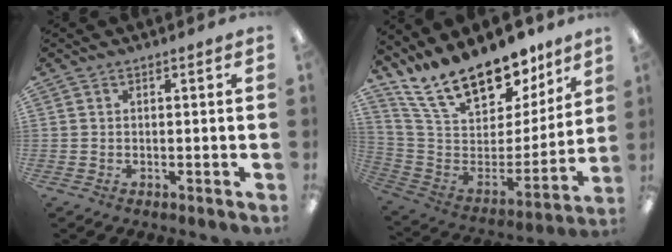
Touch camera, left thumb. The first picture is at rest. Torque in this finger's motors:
{"motor_torque": [0.18, 0.60, 1.44, -1.33, 0.13]}